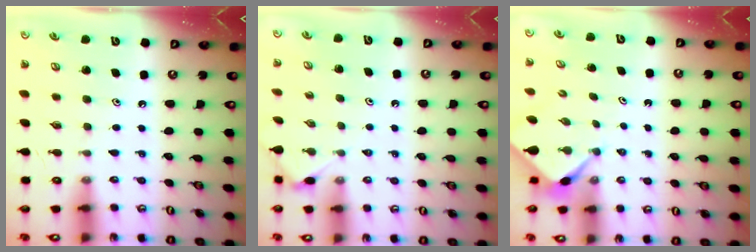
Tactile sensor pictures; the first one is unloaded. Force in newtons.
{"total": 3.9, "press": 3.8, "slide": 0.5}
{"total": 2.3, "press": 2.3, "slide": 0.1}